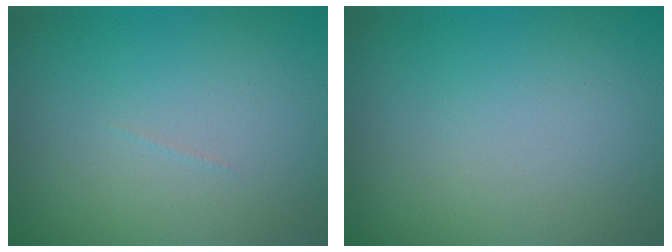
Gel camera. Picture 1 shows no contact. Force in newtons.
{"total": 0.0}